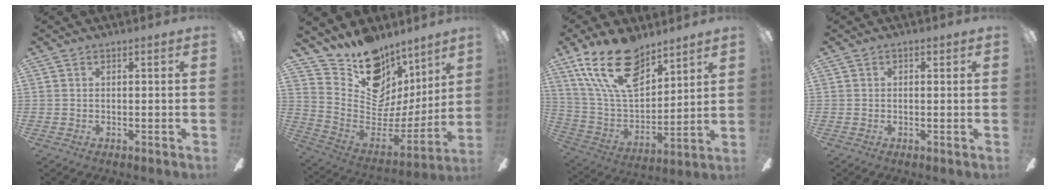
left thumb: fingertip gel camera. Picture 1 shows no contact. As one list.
[{"total": 16.7, "force": [11.5, 10.7, 5.6], "torque": [-0.094, -0.106, 0.218]}, {"total": 20.6, "force": [13.1, 10.3, 12.0], "torque": [-0.246, -0.063, 0.238]}, {"total": 0.6, "force": [0.0, 0.5, 0.2], "torque": [-0.003, 0.003, -0.002]}]